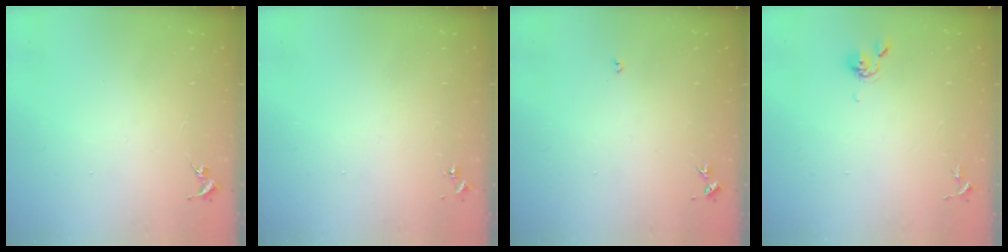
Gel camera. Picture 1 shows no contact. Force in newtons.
{"total": 0.0}
{"total": 2.7, "press": 2.7, "slide": 0.5}
{"total": 4.7, "press": 4.7, "slide": 0.7}